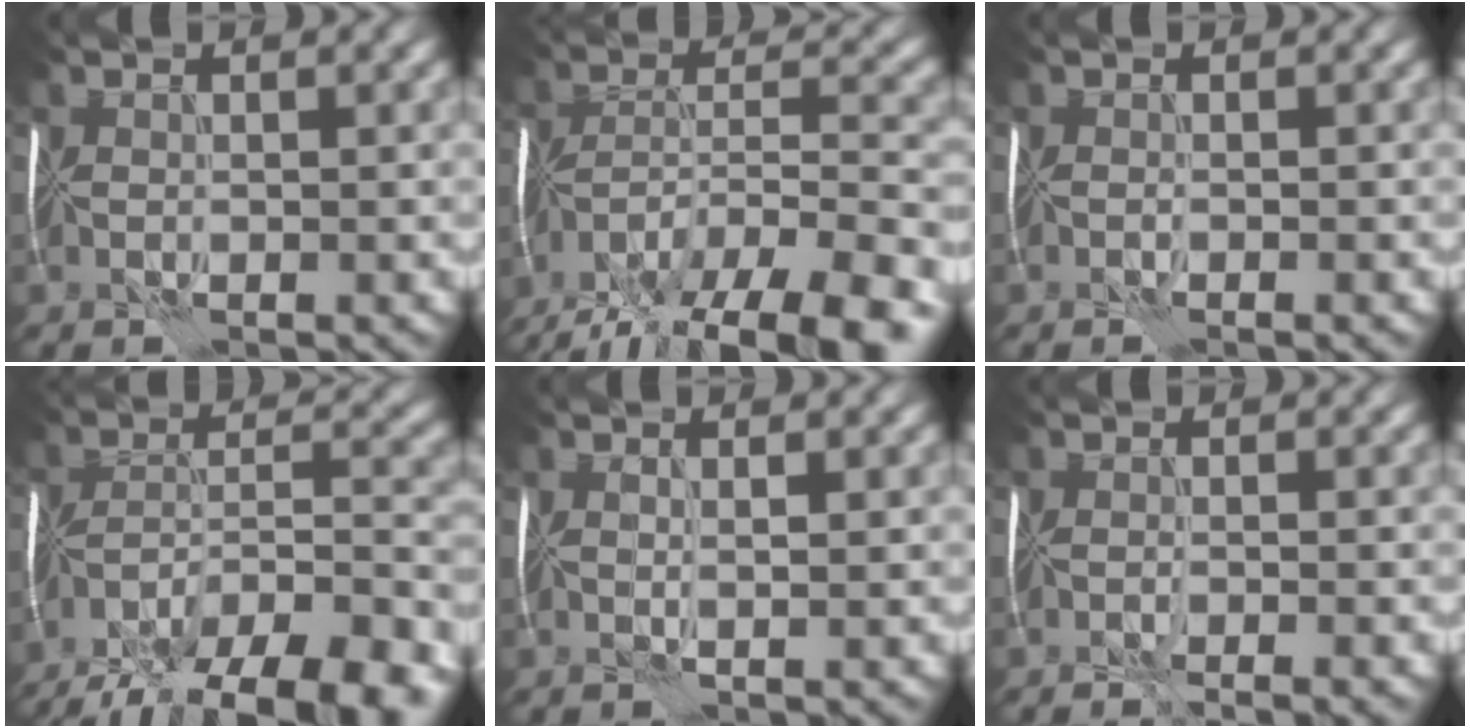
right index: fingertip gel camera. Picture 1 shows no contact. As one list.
[{"total": 17.3, "force": [-13.7, 5.6, 8.8], "torque": [-0.149, -0.020, -0.196]}, {"total": 0.8, "force": [-0.6, -0.1, 0.5], "torque": [-0.006, -0.008, -0.008]}, {"total": 17.3, "force": [-13.8, 5.8, 8.7], "torque": [-0.133, -0.011, -0.188]}, {"total": 0.9, "force": [0.3, -0.1, 0.8], "torque": [-0.012, 0.000, 0.005]}, {"total": 1.7, "force": [-1.2, 0.1, 1.2], "torque": [-0.013, -0.004, -0.022]}]